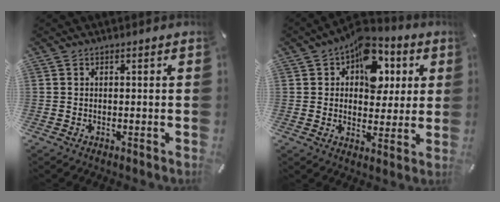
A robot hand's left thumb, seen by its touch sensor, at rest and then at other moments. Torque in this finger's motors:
{"motor_torque": [2.16, 2.31, 1.29, -1.18, 0.46]}